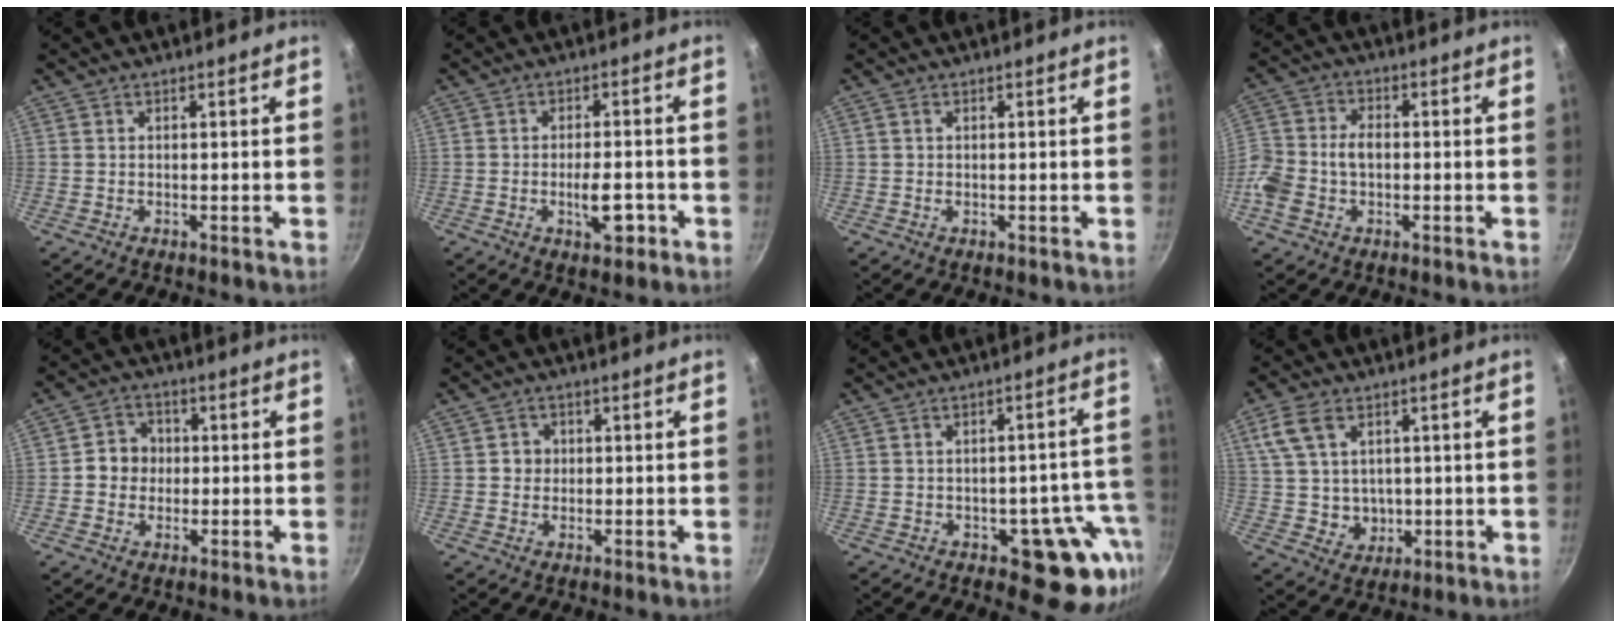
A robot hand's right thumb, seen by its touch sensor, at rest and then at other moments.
{"total": 5.9, "force": [-2.0, 2.7, 4.9], "torque": [-0.056, 0.009, -0.030]}
{"total": 0.7, "force": [0.2, 0.5, 0.5], "torque": [-0.008, 0.001, 0.001]}
{"total": 10.3, "force": [-2.0, 7.4, 7.0], "torque": [-0.137, 0.033, -0.051]}
{"total": 5.6, "force": [0.0, 5.1, 2.2], "torque": [-0.004, 0.011, -0.012]}
{"total": 2.6, "force": [0.1, 2.5, 0.8], "torque": [0.004, 0.004, -0.002]}
{"total": 11.4, "force": [-4.4, 6.4, 8.3], "torque": [-0.029, 0.034, -0.047]}
{"total": 9.8, "force": [2.9, 7.4, 5.9], "torque": [-0.096, -0.009, 0.066]}